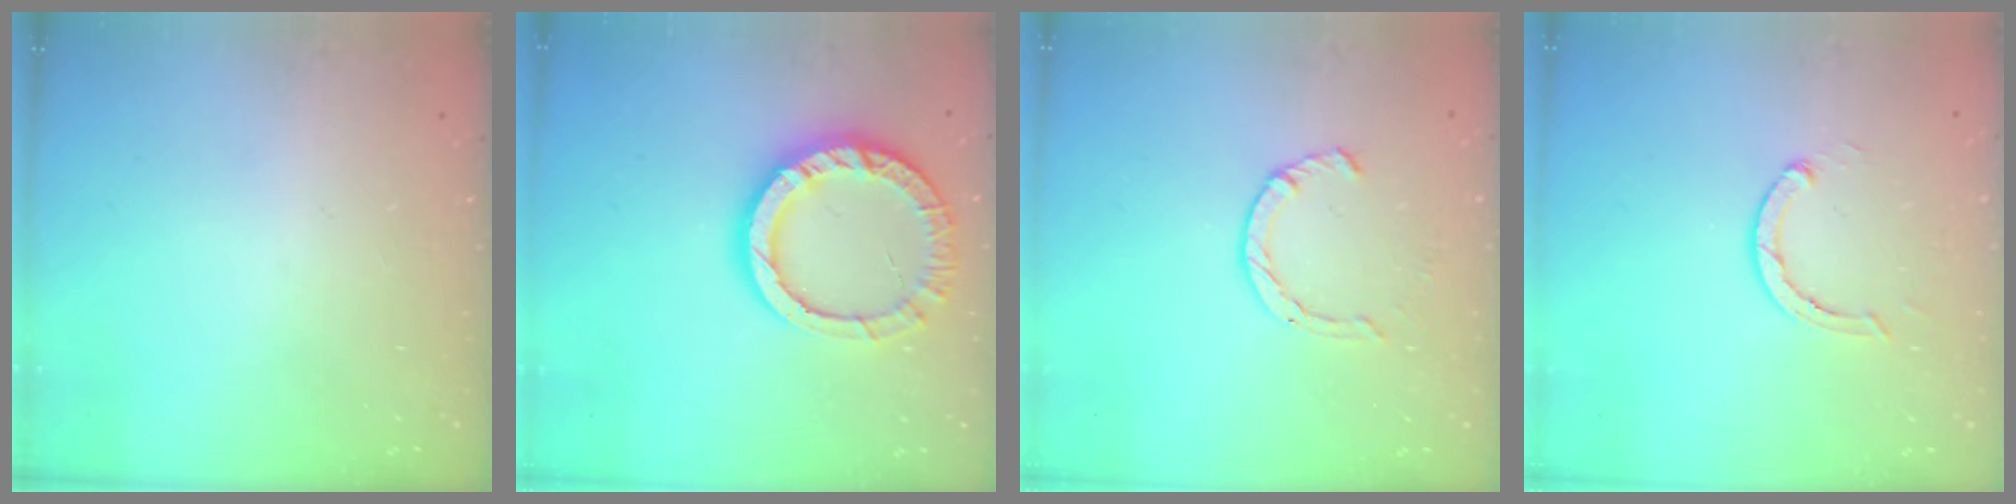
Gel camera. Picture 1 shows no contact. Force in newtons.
{"total": 14.0, "press": 14.0, "slide": 1.2}
{"total": 2.4, "press": 2.4, "slide": 0.2}
{"total": 2.9, "press": 2.9, "slide": 0.5}